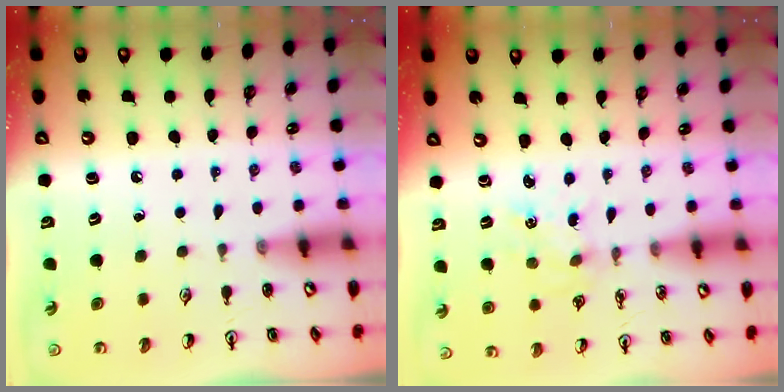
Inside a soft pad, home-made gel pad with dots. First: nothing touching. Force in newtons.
{"total": 3.0, "press": 3.0, "slide": 0.4}